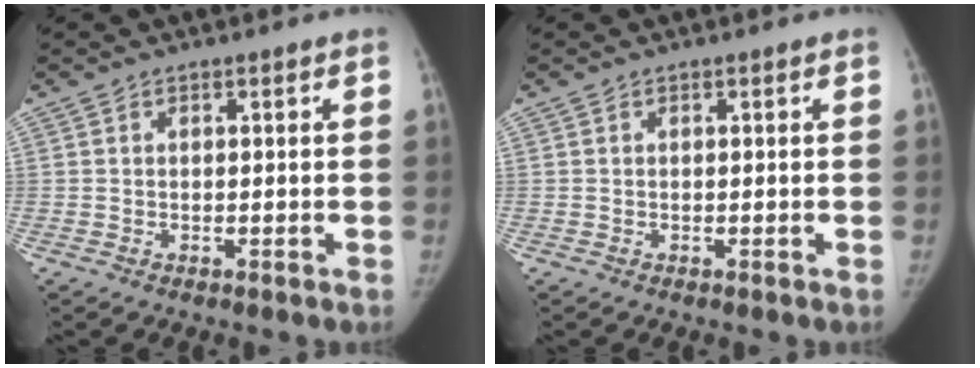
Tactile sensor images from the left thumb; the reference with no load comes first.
{"total": 0.0}